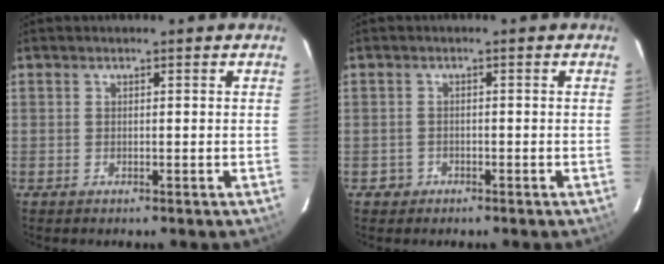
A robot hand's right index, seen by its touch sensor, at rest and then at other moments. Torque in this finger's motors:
{"motor_torque": [-0.15, 0.05, -0.44, -0.21]}